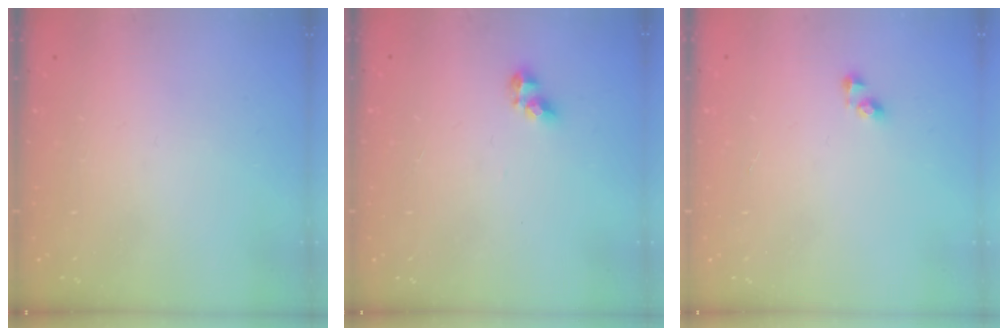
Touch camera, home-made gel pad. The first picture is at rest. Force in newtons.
{"total": 5.4, "press": 5.3, "slide": 0.6}
{"total": 3.4, "press": 3.4, "slide": 0.0}